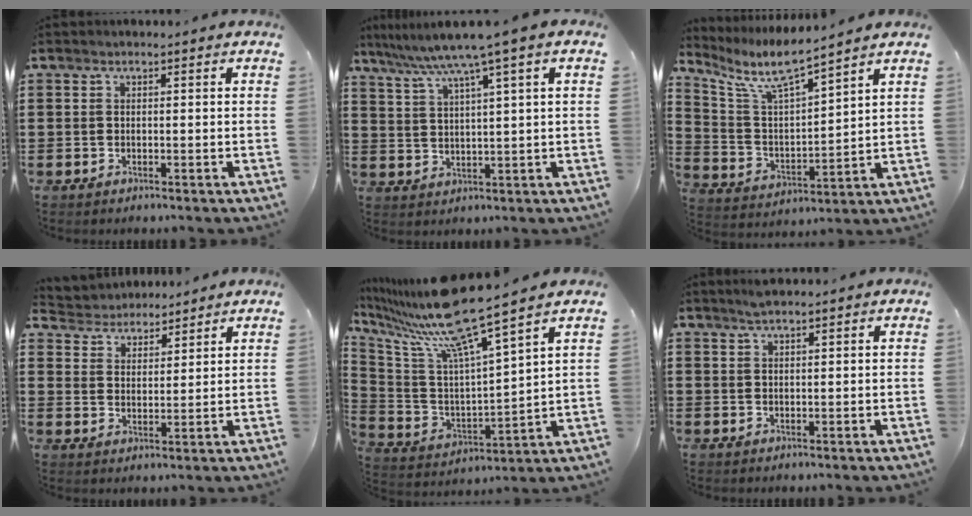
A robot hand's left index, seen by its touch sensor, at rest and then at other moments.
{"total": 6.3, "force": [4.3, -0.6, 4.6], "torque": [-0.104, -0.023, 0.068]}
{"total": 7.9, "force": [6.7, 0.9, 4.2], "torque": [-0.109, -0.039, 0.112]}
{"total": 4.2, "force": [4.0, 1.1, -0.5], "torque": [-0.014, -0.018, 0.072]}
{"total": 12.3, "force": [9.6, 0.0, 7.7], "torque": [-0.189, -0.064, 0.155]}
{"total": 1.7, "force": [1.5, 0.1, 0.8], "torque": [-0.017, 0.000, 0.028]}